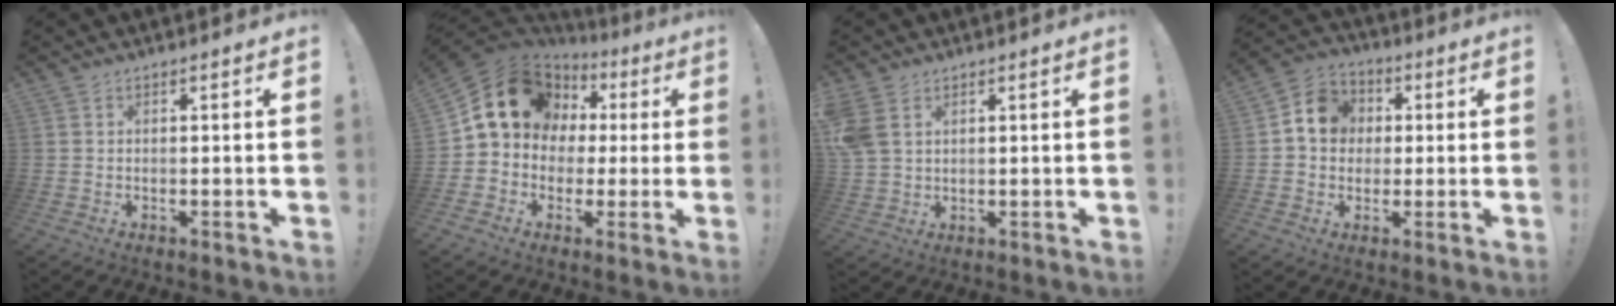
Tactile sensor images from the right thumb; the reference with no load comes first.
{"total": 17.1, "force": [5.0, 14.1, 8.4], "torque": [-0.131, -0.012, 0.111]}
{"total": 6.4, "force": [2.9, 4.2, 4.0], "torque": [-0.088, -0.005, 0.061]}
{"total": 10.4, "force": [1.6, 9.3, 4.5], "torque": [-0.050, 0.007, 0.036]}